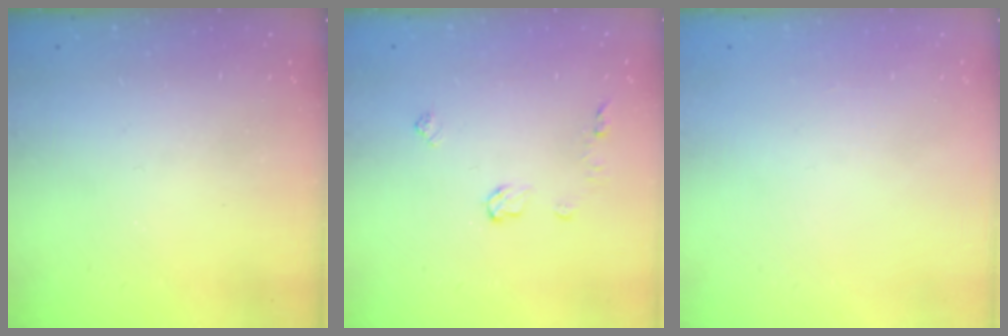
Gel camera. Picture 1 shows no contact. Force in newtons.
{"total": 6.1, "press": 6.1, "slide": 0.7}
{"total": 0.0}